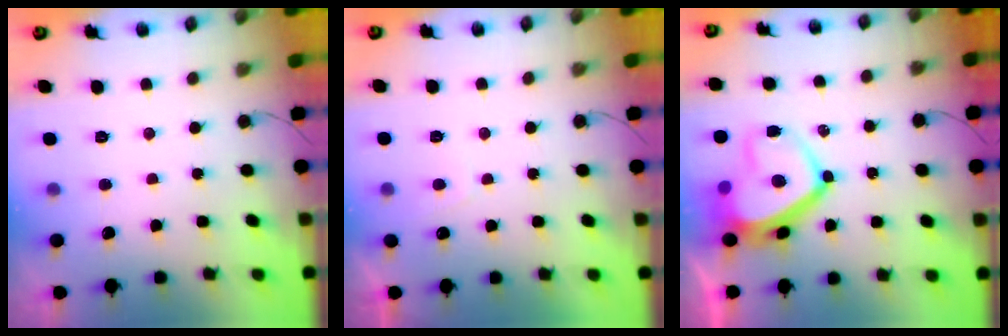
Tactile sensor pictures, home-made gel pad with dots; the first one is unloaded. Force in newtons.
{"total": 1.0, "press": 0.8, "slide": 0.6}
{"total": 12.6, "press": 12.6, "slide": 1.5}